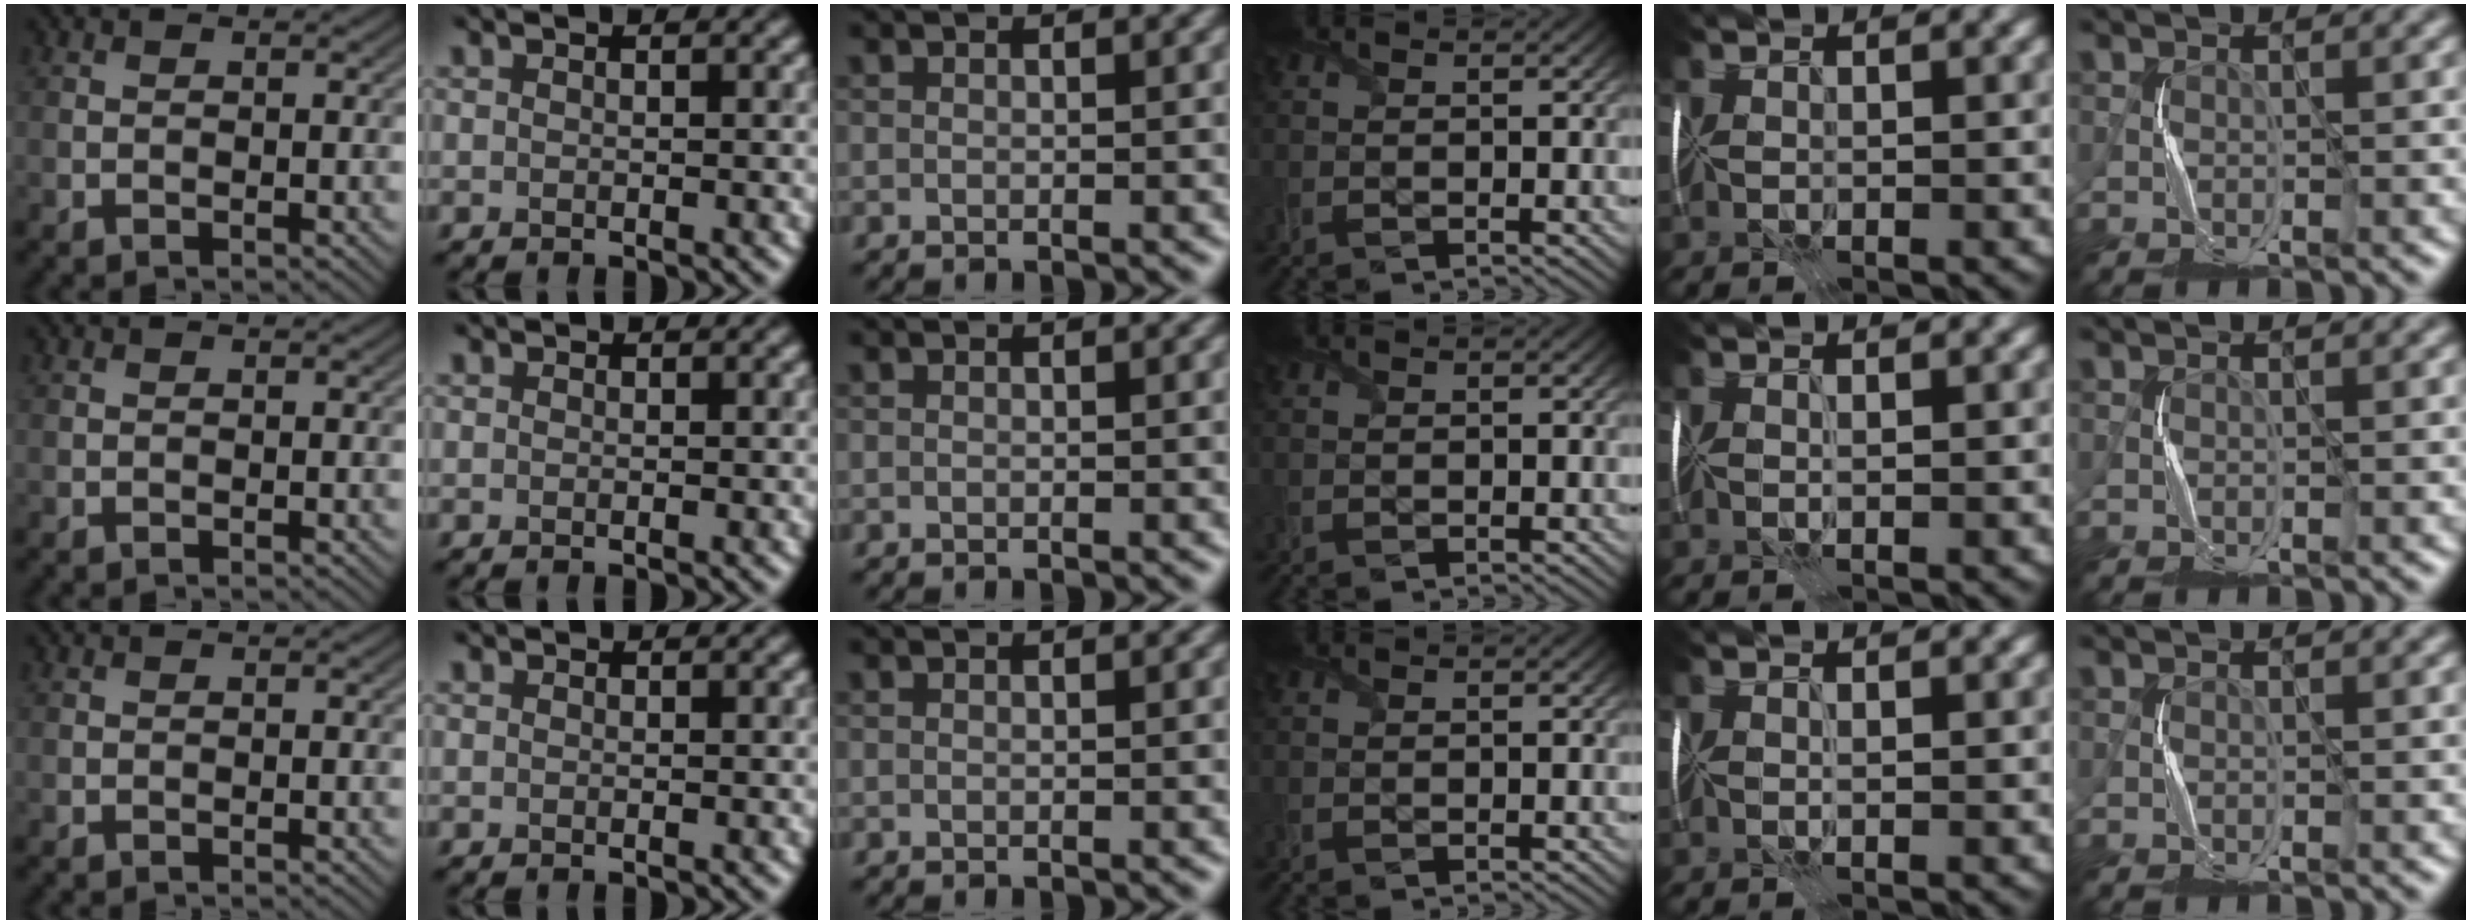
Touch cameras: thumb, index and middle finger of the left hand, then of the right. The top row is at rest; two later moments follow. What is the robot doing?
{"motion": "fold", "object": "plastic wrap"}